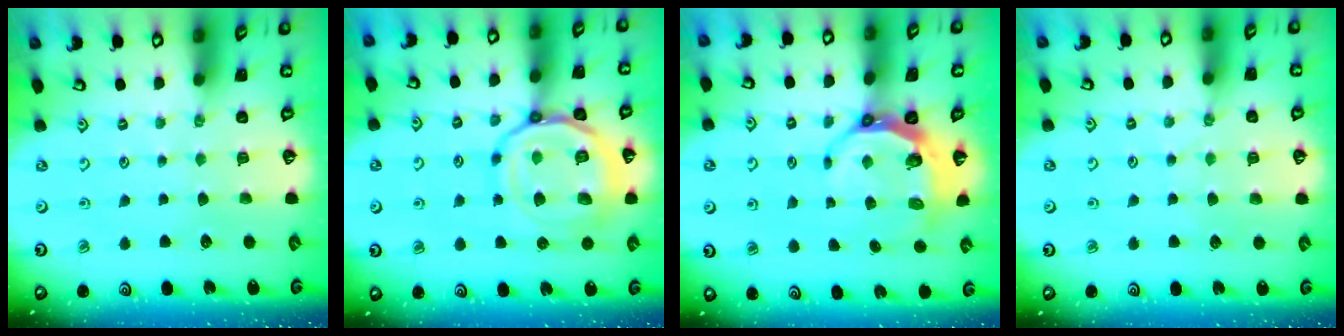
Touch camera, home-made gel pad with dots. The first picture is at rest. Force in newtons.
{"total": 17.5, "press": 17.4, "slide": 1.6}
{"total": 6.4, "press": 5.5, "slide": 3.3}
{"total": 3.9, "press": 3.9, "slide": 0.6}